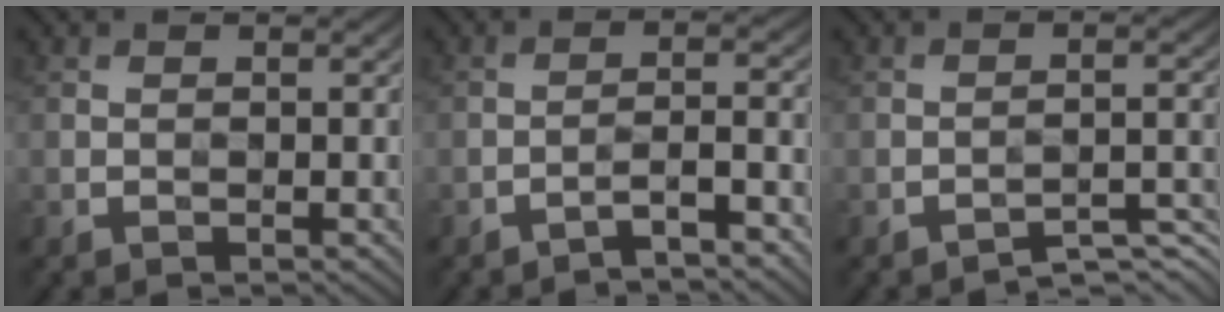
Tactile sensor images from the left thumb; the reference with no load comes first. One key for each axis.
{"total": 3.9, "fx": -2.9, "fy": 0.5, "fz": 2.5, "tx": -0.041, "ty": 0.016, "tz": -0.057}
{"total": 3.3, "fx": -3.0, "fy": 0.3, "fz": 1.3, "tx": -0.015, "ty": 0.010, "tz": -0.049}